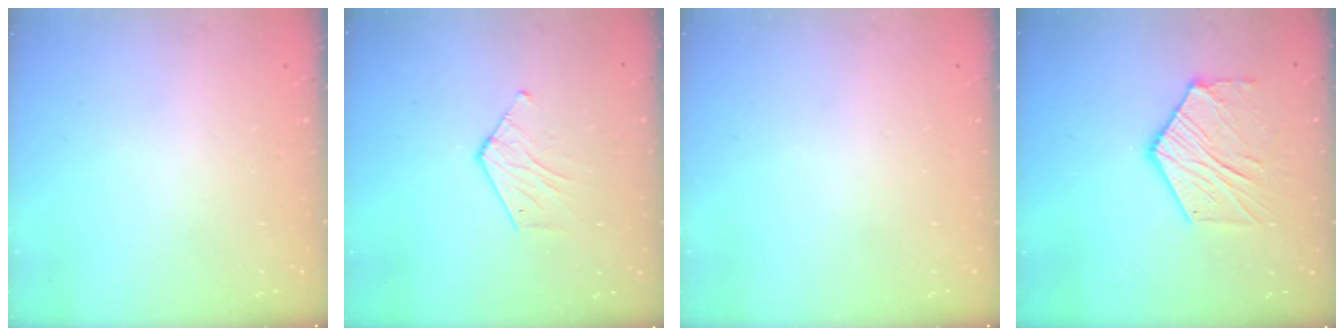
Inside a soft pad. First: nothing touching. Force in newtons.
{"total": 5.6, "press": 5.6, "slide": 0.5}
{"total": 0.0}
{"total": 12.2, "press": 12.1, "slide": 1.1}